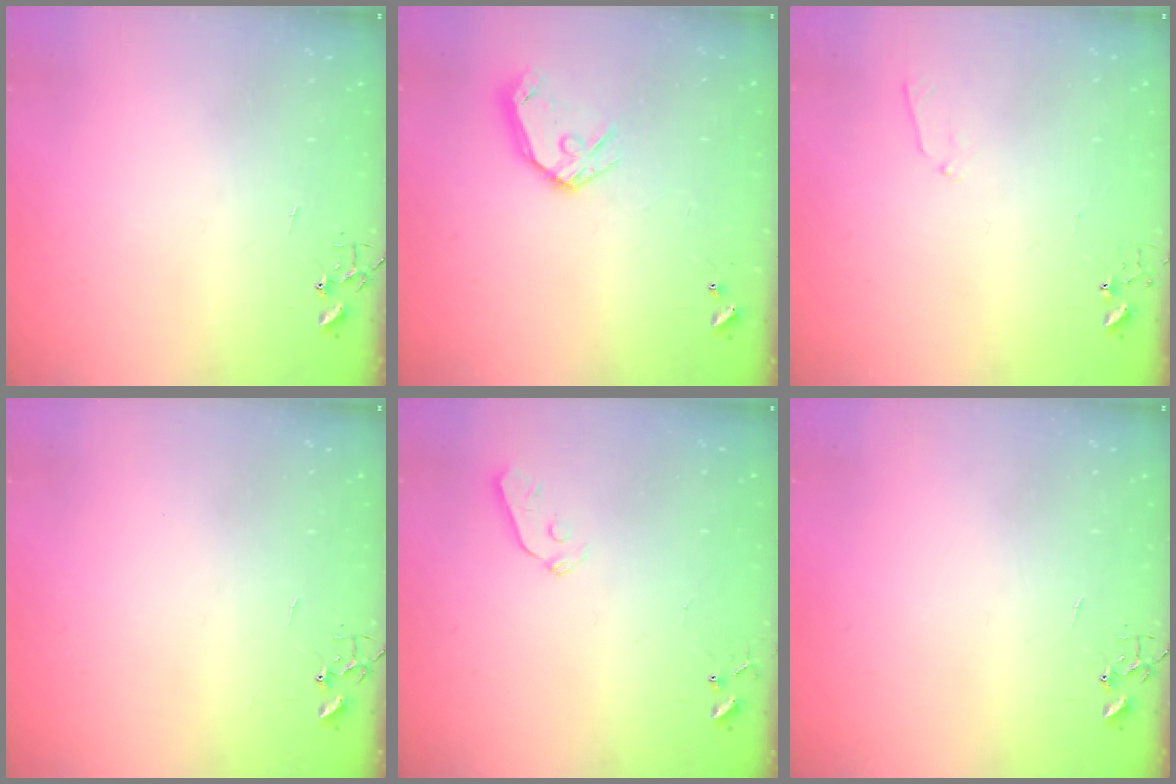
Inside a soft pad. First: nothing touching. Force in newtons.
{"total": 11.2, "press": 11.0, "slide": 1.8}
{"total": 5.0, "press": 5.0, "slide": 0.7}
{"total": 0.0}
{"total": 3.6, "press": 3.5, "slide": 0.7}
{"total": 0.0}